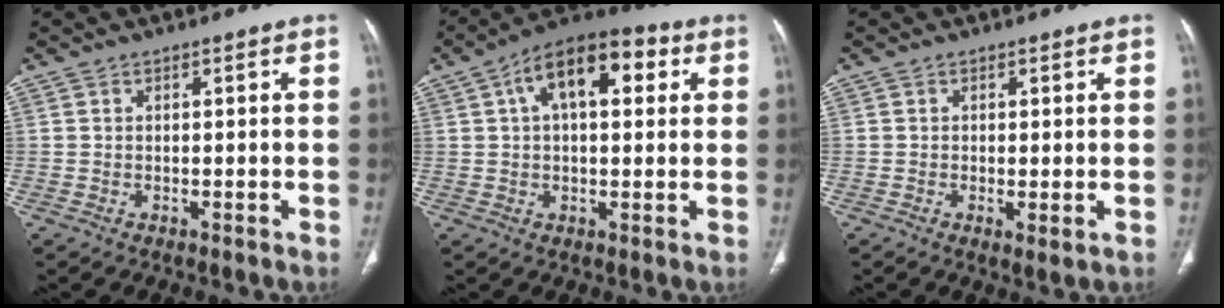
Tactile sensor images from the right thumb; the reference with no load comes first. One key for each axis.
{"total": 15.8, "fx": 5.5, "fy": 7.7, "fz": 12.6, "tx": -0.174, "ty": 0.022, "tz": 0.080}
{"total": 1.9, "fx": -0.3, "fy": 0.5, "fz": 1.8, "tx": -0.035, "ty": -0.010, "tz": -0.005}